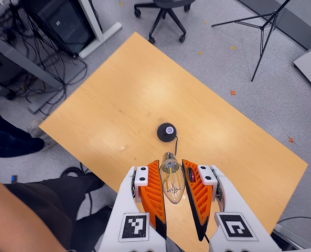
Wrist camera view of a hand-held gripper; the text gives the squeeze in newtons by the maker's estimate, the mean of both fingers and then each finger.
{"total": 11.1, "left": 10.7, "right": 11.5}